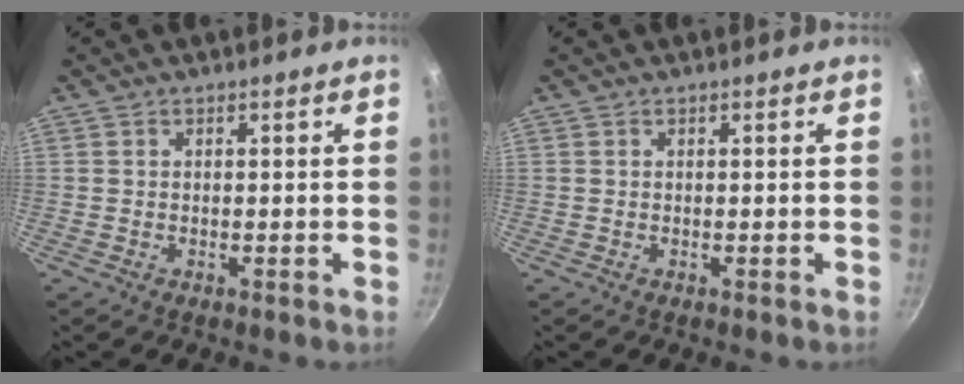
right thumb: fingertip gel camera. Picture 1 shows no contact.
{"total": 0.0}